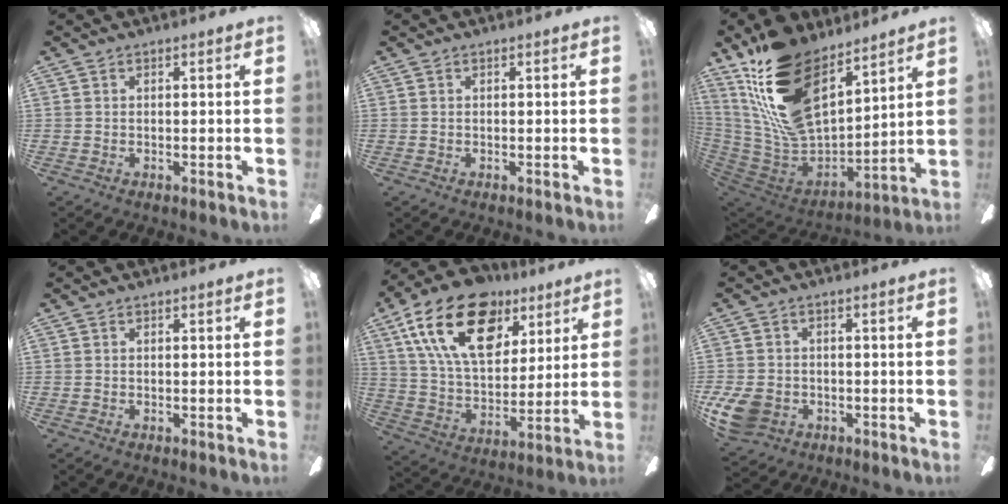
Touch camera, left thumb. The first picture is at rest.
{"total": 0.0}
{"total": 22.8, "force": [14.1, 11.6, 13.7], "torque": [-0.290, -0.089, 0.257]}
{"total": 0.0}
{"total": 24.4, "force": [12.0, 14.4, 15.6], "torque": [-0.278, -0.045, 0.209]}
{"total": 8.0, "force": [-3.0, 6.1, 4.2], "torque": [-0.095, 0.014, -0.055]}